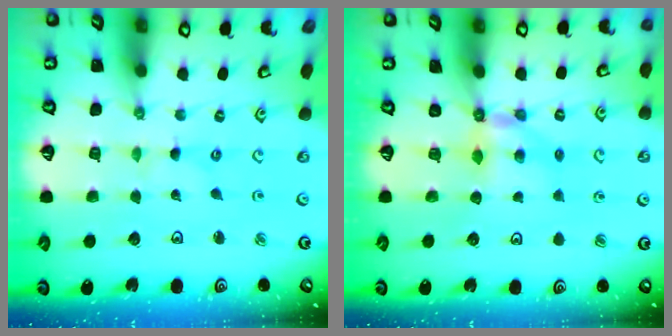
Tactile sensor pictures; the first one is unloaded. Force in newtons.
{"total": 5.8, "press": 5.8, "slide": 0.2}